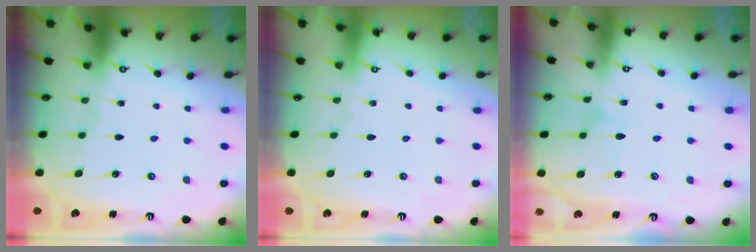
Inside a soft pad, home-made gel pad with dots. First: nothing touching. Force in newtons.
{"total": 3.8, "press": 3.8, "slide": 0.1}
{"total": 5.4, "press": 5.4, "slide": 0.4}